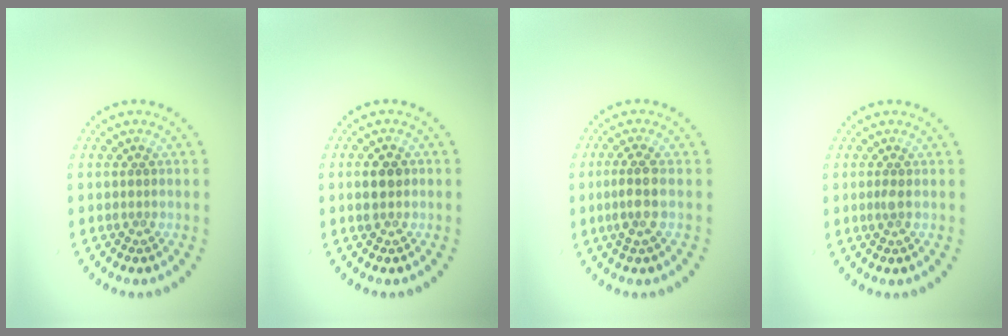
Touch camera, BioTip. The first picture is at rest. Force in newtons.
{"total": 1.8, "press": 1.8, "slide": 0.1}
{"total": 2.3, "press": 1.9, "slide": 1.3}
{"total": 0.7, "press": 0.6, "slide": 0.4}